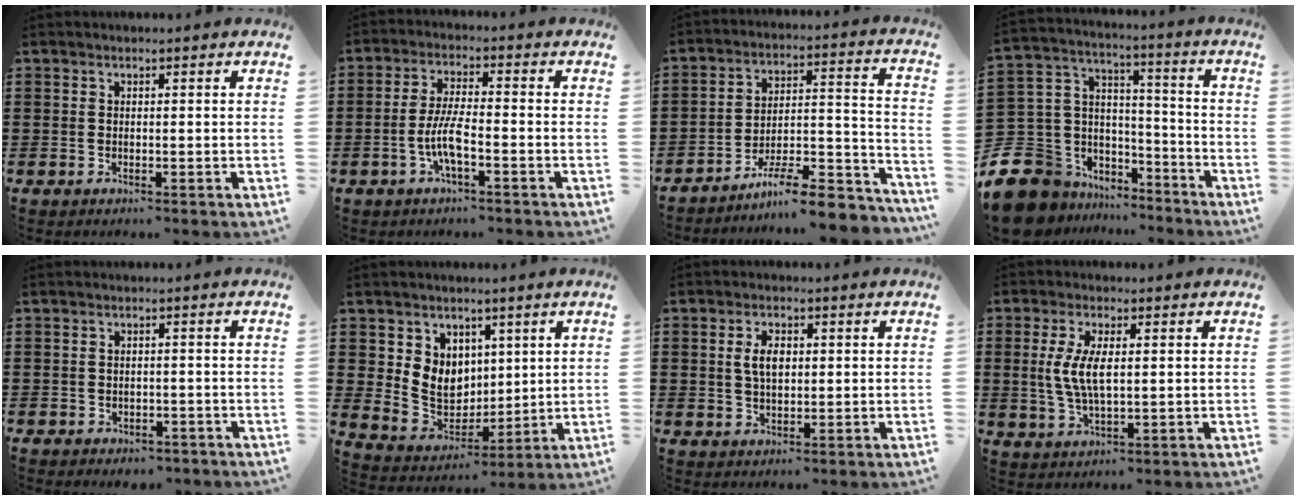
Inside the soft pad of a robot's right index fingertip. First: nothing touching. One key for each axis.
{"total": 5.8, "fx": -2.1, "fy": 1.2, "fz": 5.3, "tx": -0.124, "ty": -0.011, "tz": -0.048}
{"total": 9.5, "fx": -7.9, "fy": 1.3, "fz": 5.0, "tx": -0.066, "ty": 0.016, "tz": -0.147}
{"total": 10.3, "fx": -6.6, "fy": 7.6, "fz": 2.0, "tx": -0.101, "ty": -0.002, "tz": -0.128}
{"total": 1.6, "fx": -1.5, "fy": 0.4, "fz": -0.1, "tx": -0.002, "ty": 0.002, "tz": -0.036}
{"total": 7.3, "fx": 2.1, "fy": 6.6, "fz": 2.1, "tx": -0.056, "ty": -0.005, "tz": 0.045}
{"total": 3.9, "fx": 0.6, "fy": 1.9, "fz": 3.4, "tx": -0.061, "ty": 0.005, "tz": 0.007}
{"total": 6.0, "fx": 0.6, "fy": 2.2, "fz": 5.6, "tx": -0.124, "ty": 0.001, "tz": 0.004}